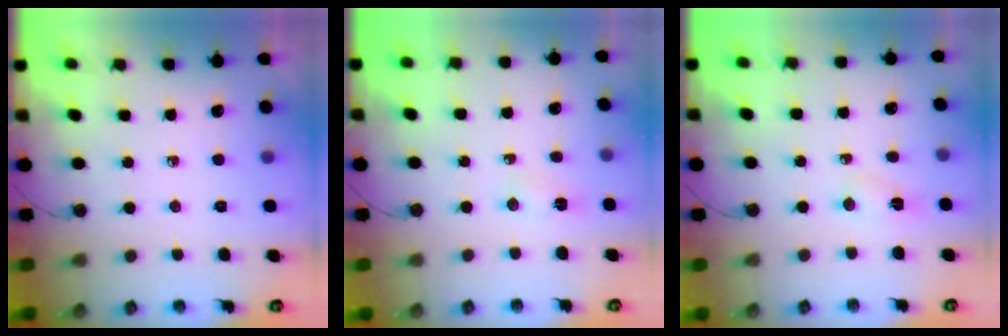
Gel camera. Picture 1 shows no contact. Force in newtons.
{"total": 6.8, "press": 2.6, "slide": 6.3}
{"total": 2.5, "press": 2.4, "slide": 0.5}